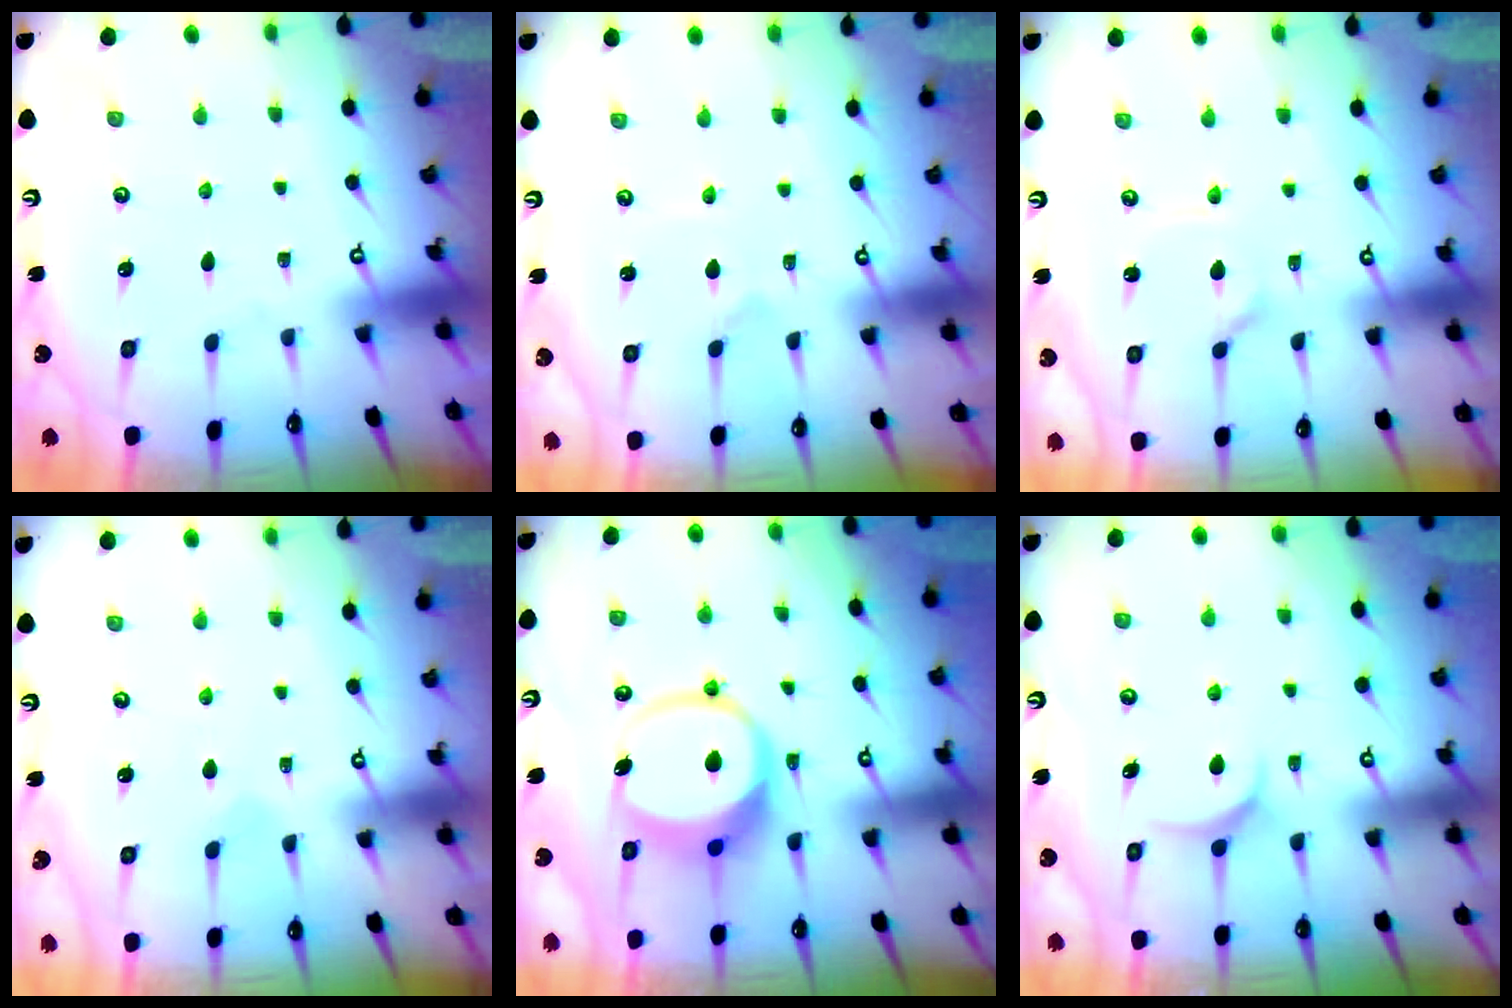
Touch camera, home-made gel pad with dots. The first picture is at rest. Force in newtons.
{"total": 0.0}
{"total": 2.9, "press": 2.8, "slide": 0.4}
{"total": 1.5, "press": 1.4, "slide": 0.1}
{"total": 8.9, "press": 8.7, "slide": 1.4}
{"total": 5.2, "press": 5.2, "slide": 0.1}